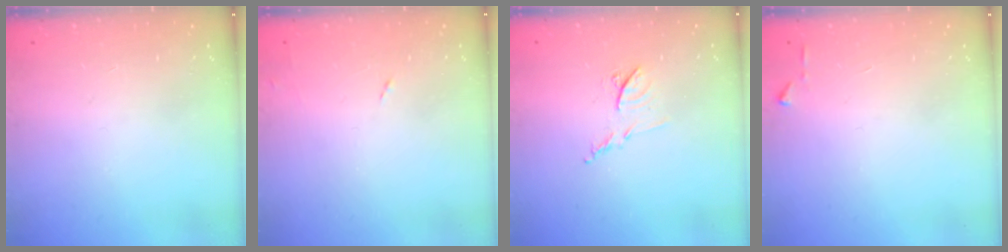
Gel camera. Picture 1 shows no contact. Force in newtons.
{"total": 4.6, "press": 4.6, "slide": 0.6}
{"total": 7.7, "press": 7.7, "slide": 0.5}
{"total": 3.9, "press": 3.9, "slide": 0.5}